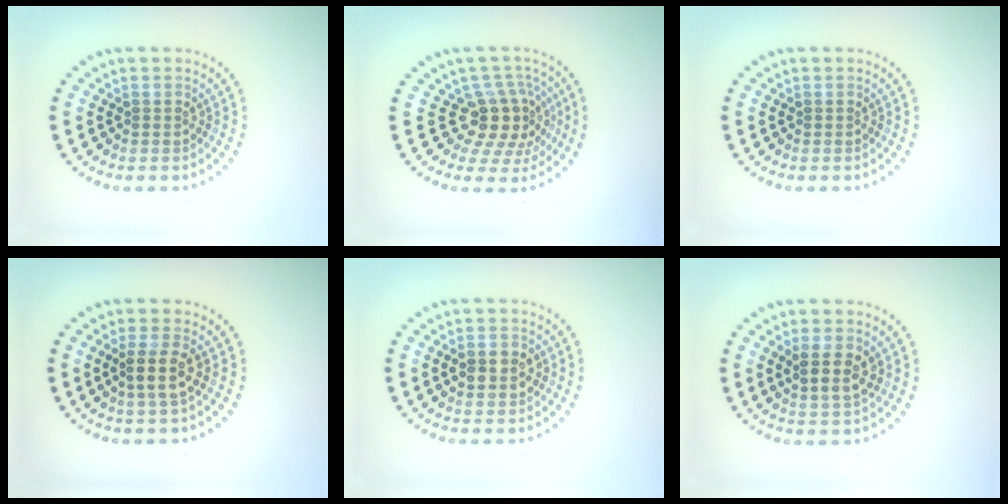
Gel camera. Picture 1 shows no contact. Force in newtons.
{"total": 4.3, "press": 3.3, "slide": 2.8}
{"total": 0.0}
{"total": 2.5, "press": 2.2, "slide": 1.2}
{"total": 3.1, "press": 3.1, "slide": 0.4}
{"total": 2.8, "press": 2.7, "slide": 0.8}